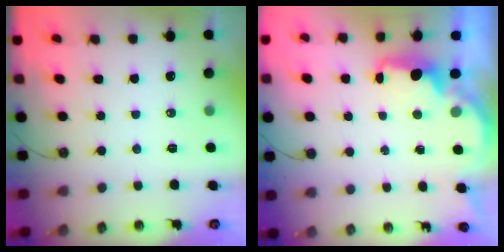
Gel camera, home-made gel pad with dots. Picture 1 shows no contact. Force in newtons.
{"total": 1.9, "press": 1.9, "slide": 0.5}